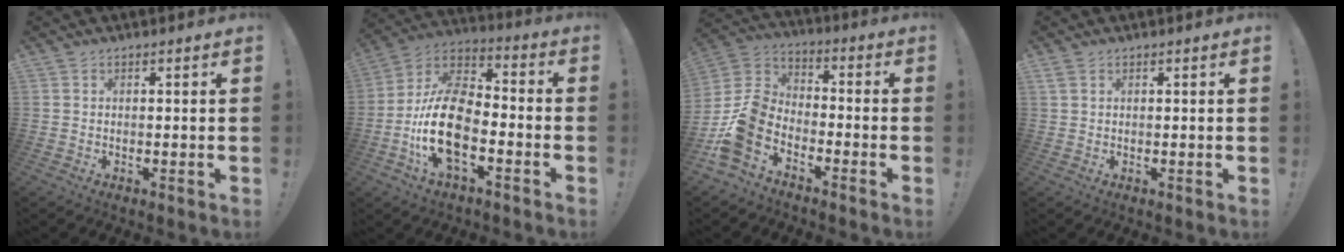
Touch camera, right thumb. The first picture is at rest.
{"total": 18.8, "force": [-6.7, 10.3, 14.2], "torque": [-0.290, 0.035, -0.107]}
{"total": 13.2, "force": [-6.9, 8.6, 7.2], "torque": [-0.142, 0.036, -0.115]}
{"total": 1.2, "force": [0.7, 0.7, 0.8], "torque": [-0.020, 0.004, 0.014]}